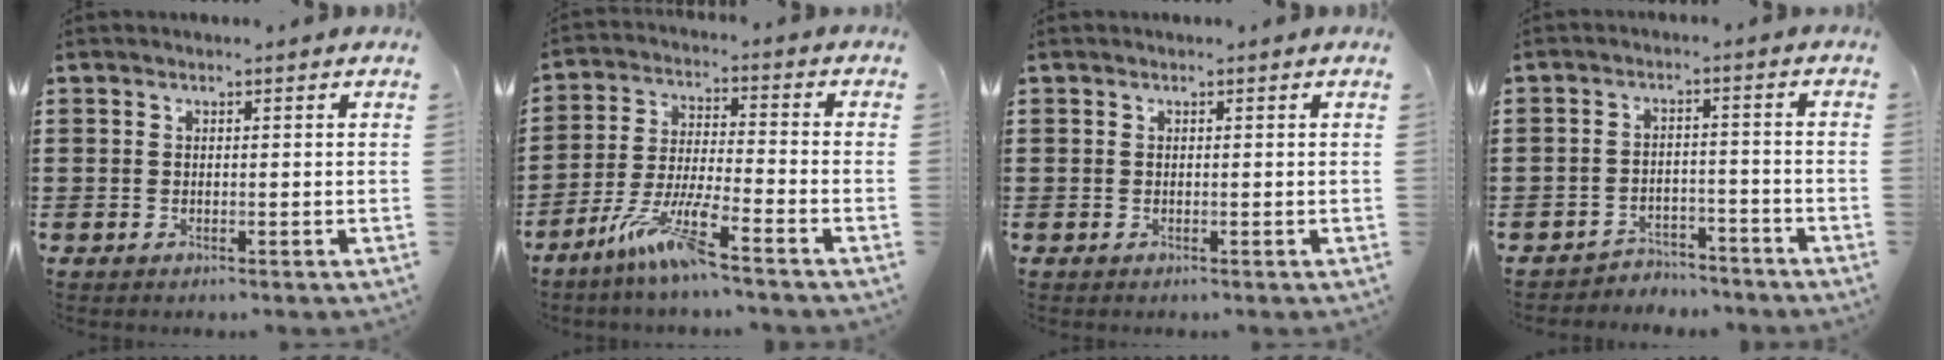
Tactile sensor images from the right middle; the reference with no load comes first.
{"total": 8.4, "force": [-6.2, 0.3, 5.8], "torque": [-0.123, -0.012, -0.119]}
{"total": 0.0}
{"total": 3.5, "force": [-3.5, 0.6, -0.1], "torque": [-0.006, 0.002, -0.074]}